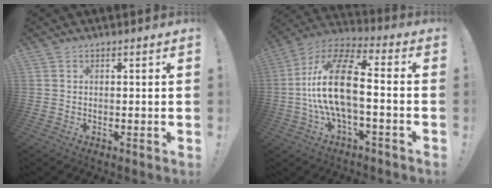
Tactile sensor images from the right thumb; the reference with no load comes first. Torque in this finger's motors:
{"motor_torque": [1.93, 2.00, 0.91, -0.64, 0.22]}